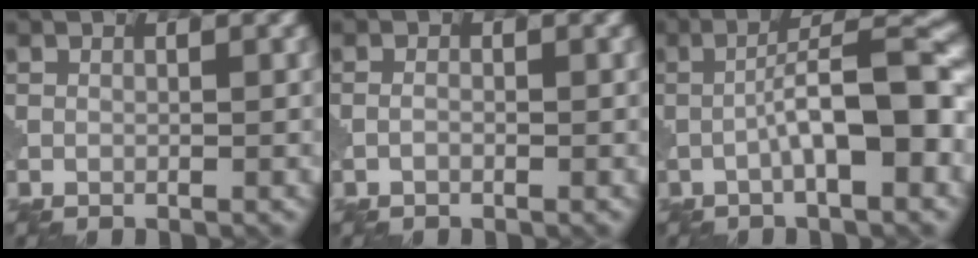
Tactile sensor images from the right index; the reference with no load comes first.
{"total": 0.6, "force": [-0.3, 0.2, 0.4], "torque": [-0.010, 0.001, -0.009]}
{"total": 7.3, "force": [-1.7, 1.6, 6.9], "torque": [-0.105, 0.020, -0.031]}